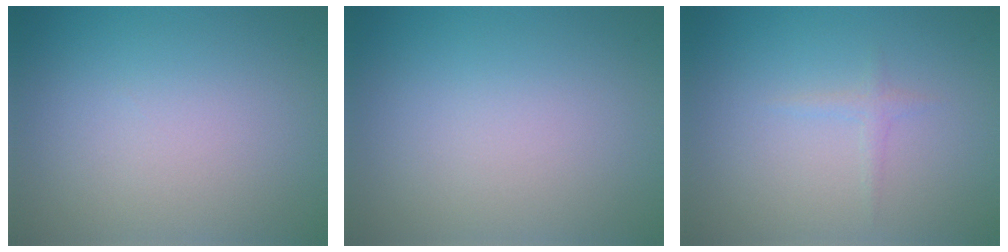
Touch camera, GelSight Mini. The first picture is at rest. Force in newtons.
{"total": 0.0}
{"total": 0.8, "press": 0.8, "slide": 0.1}